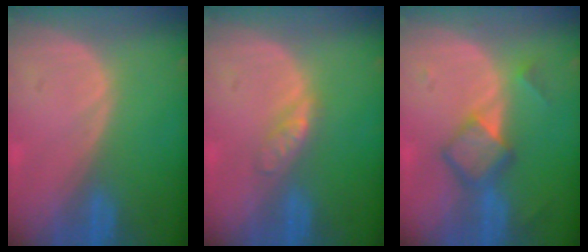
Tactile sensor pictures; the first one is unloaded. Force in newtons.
{"total": 2.7, "press": 2.7, "slide": 0.3}
{"total": 6.0, "press": 5.1, "slide": 3.1}